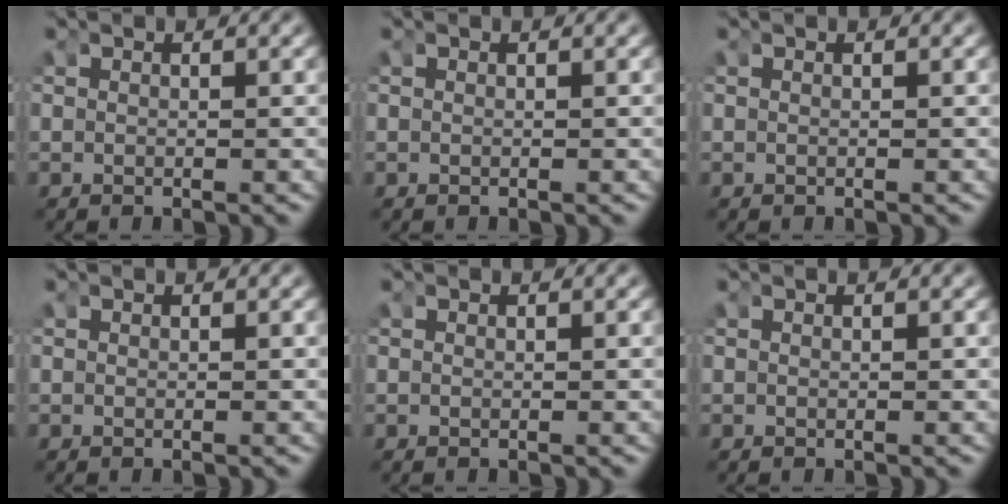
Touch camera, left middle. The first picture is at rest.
{"total": 0.0}
{"total": 0.0}
{"total": 0.0}
{"total": 0.0}
{"total": 0.0}